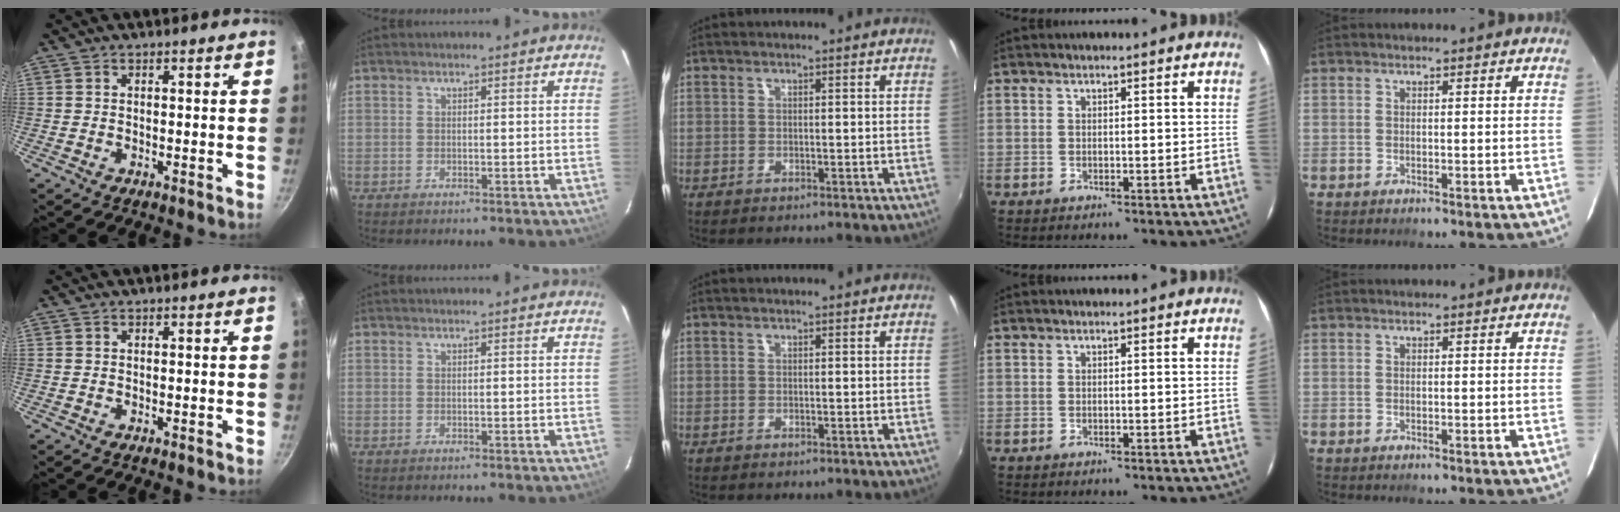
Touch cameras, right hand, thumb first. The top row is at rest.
{}